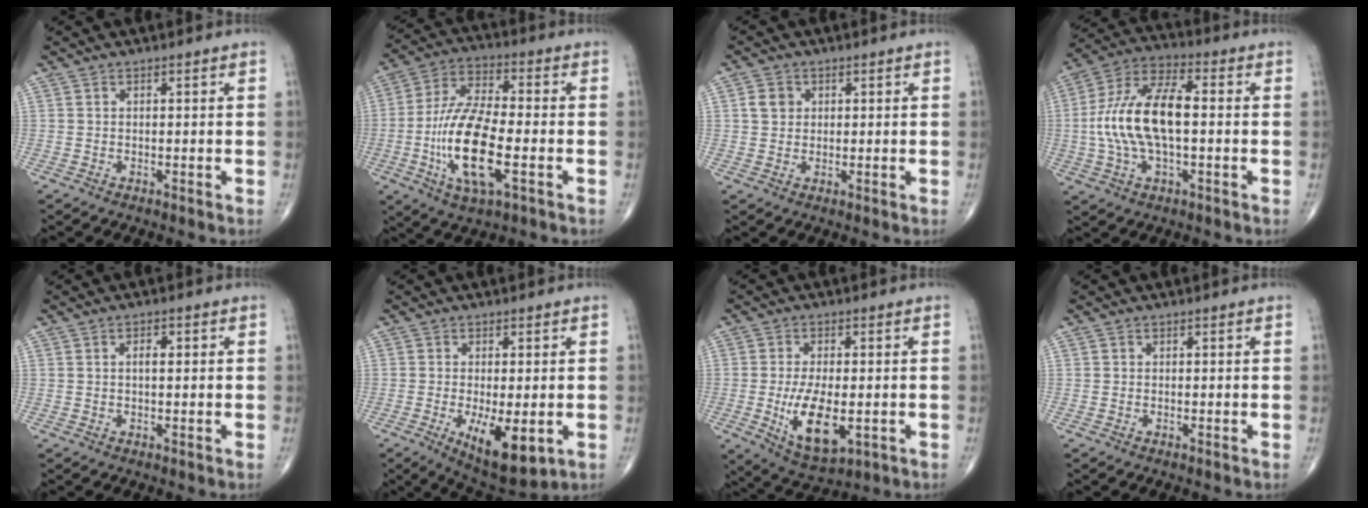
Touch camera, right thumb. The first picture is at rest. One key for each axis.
{"total": 16.8, "fx": -4.1, "fy": 6.2, "fz": 15.1, "tx": -0.302, "ty": 0.015, "tz": -0.077}
{"total": 3.3, "fx": 0.9, "fy": 2.8, "fz": 1.4, "tx": -0.013, "ty": 0.001, "tz": 0.015}
{"total": 16.0, "fx": -0.4, "fy": 7.3, "fz": 14.3, "tx": -0.291, "ty": 0.030, "tz": -0.011}
{"total": 2.0, "fx": 0.4, "fy": 0.9, "fz": 1.8, "tx": -0.029, "ty": 0.005, "tz": 0.005}
{"total": 10.3, "fx": -2.8, "fy": 4.0, "fz": 9.1, "tx": -0.141, "ty": -0.021, "tz": -0.035}
{"total": 11.1, "fx": -2.2, "fy": 5.2, "fz": 9.6, "tx": -0.165, "ty": -0.015, "tz": -0.026}
{"total": 0.0}